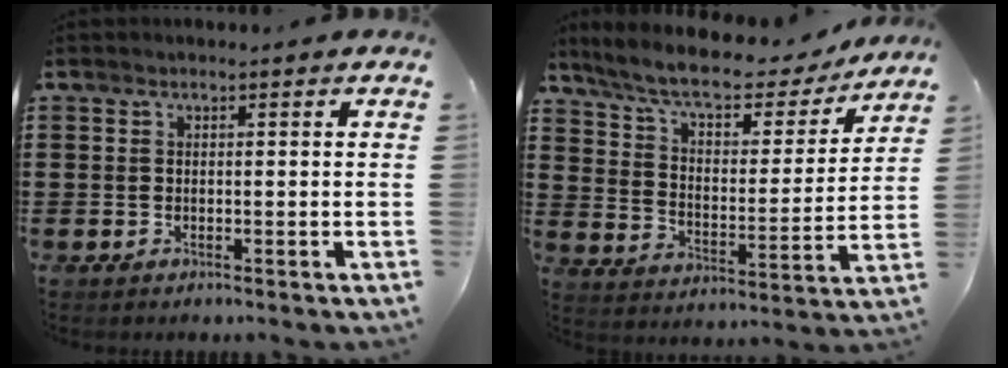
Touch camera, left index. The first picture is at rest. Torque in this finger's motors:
{"motor_torque": [1.06, -1.08, 0.69, 0.21]}